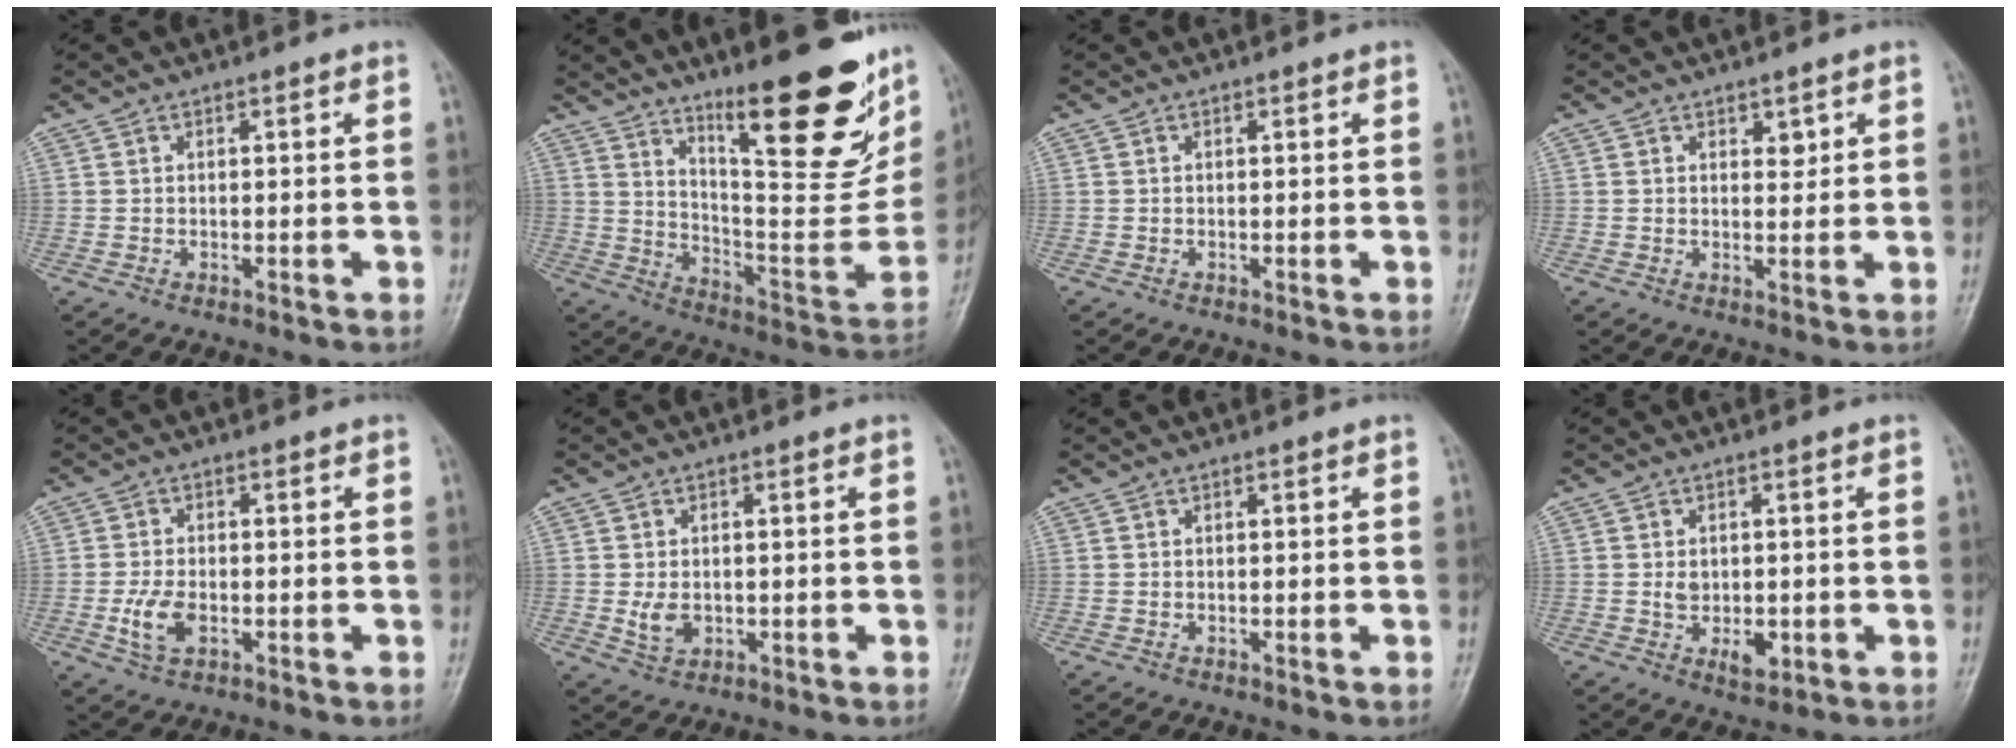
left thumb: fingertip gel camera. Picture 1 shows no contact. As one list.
[{"total": 25.4, "force": [15.6, 6.8, 18.9], "torque": [-0.233, -0.091, 0.246]}, {"total": 0.0}, {"total": 1.7, "force": [1.0, 1.1, 0.9], "torque": [0.002, -0.006, 0.016]}, {"total": 5.1, "force": [-1.3, 3.0, 3.9], "torque": [-0.083, 0.002, -0.024]}, {"total": 3.6, "force": [-0.4, 2.5, 2.5], "torque": [-0.038, -0.004, -0.001]}, {"total": 0.0}, {"total": 4.9, "force": [-0.6, 3.3, 3.5], "torque": [-0.042, -0.006, -0.001]}]